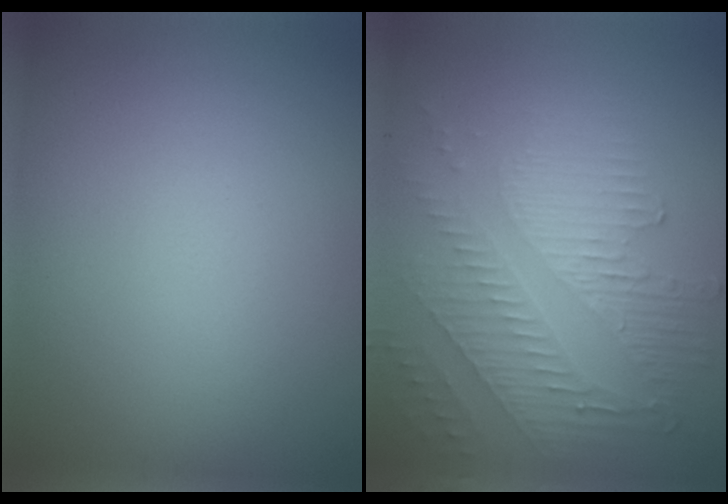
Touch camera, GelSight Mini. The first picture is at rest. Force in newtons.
{"total": 5.5, "press": 3.6, "slide": 4.1}